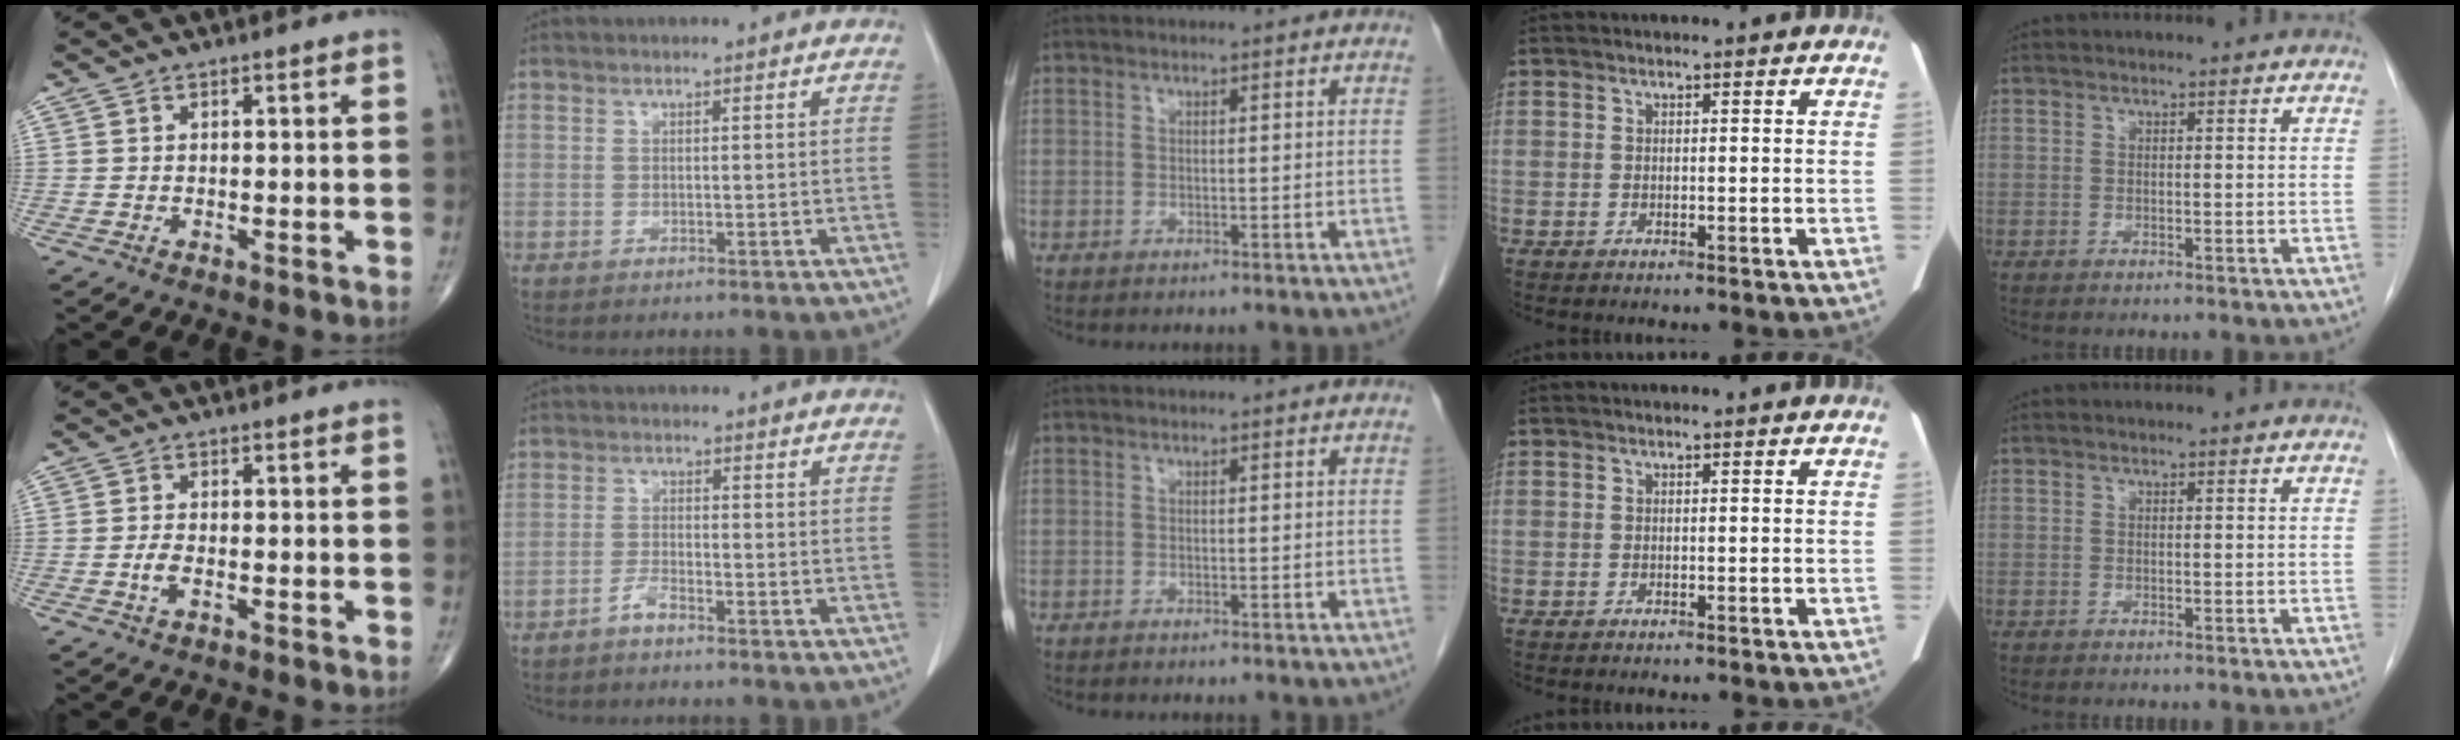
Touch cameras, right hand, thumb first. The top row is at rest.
{"thumb": {"total": 2.2, "force": [-0.8, 1.0, 1.8], "torque": [-0.040, 0.005, -0.015]}, "index": {"total": 2.1, "force": [-1.8, 0.3, 1.1], "torque": [-0.024, 0.000, -0.038]}}